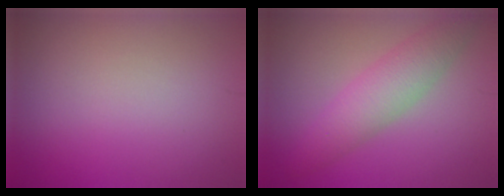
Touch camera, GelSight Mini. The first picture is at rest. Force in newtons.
{"total": 4.3, "press": 4.2, "slide": 0.1}